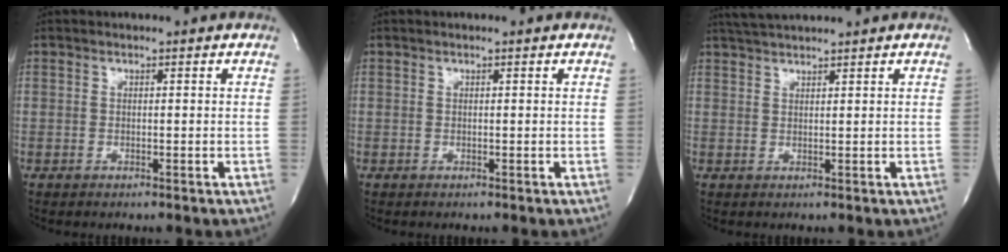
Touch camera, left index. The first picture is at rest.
{"total": 0.6, "force": [0.6, -0.1, 0.2], "torque": [-0.006, 0.001, 0.012]}
{"total": 4.6, "force": [4.3, -0.6, 1.6], "torque": [-0.028, 0.026, 0.080]}